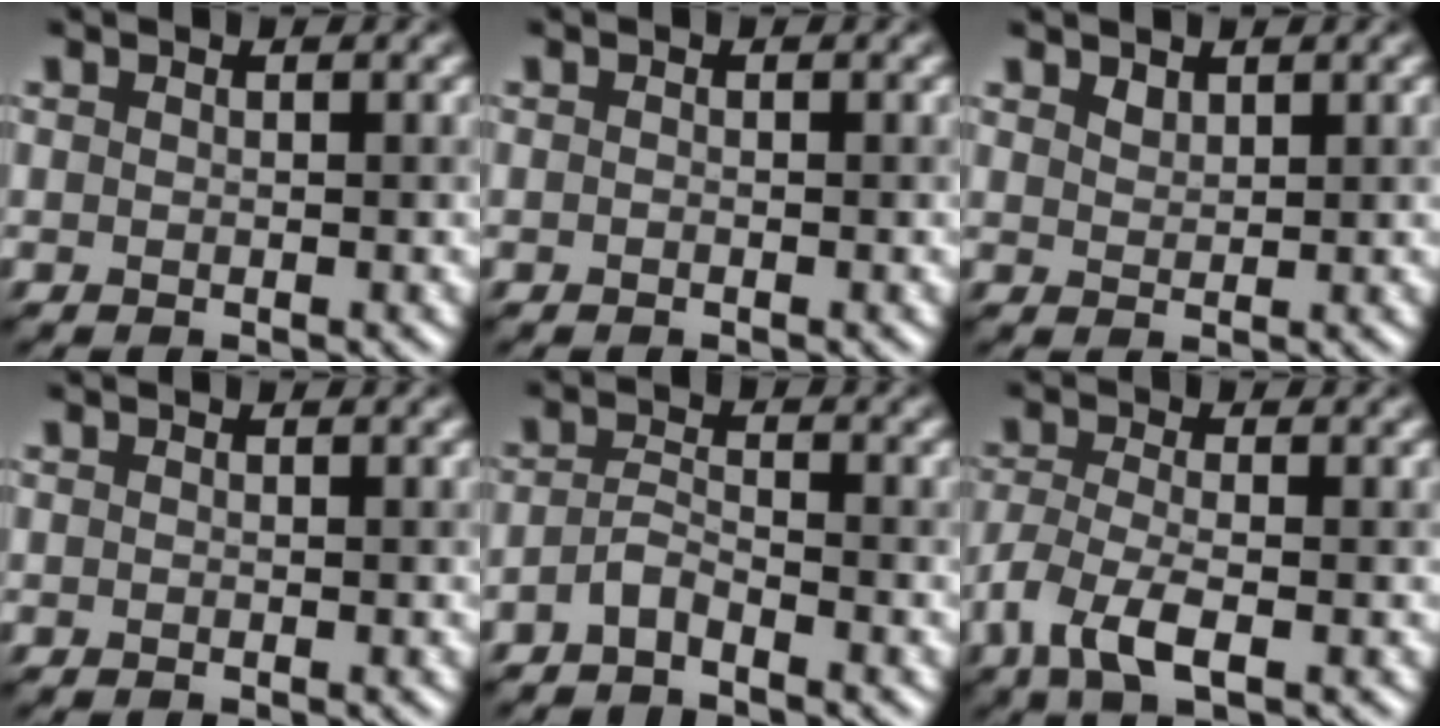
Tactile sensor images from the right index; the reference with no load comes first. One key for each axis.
{"total": 0.0}
{"total": 1.3, "fx": 1.2, "fy": 0.4, "fz": -0.1, "tx": 0.004, "ty": 0.005, "tz": 0.027}
{"total": 0.0}
{"total": 1.5, "fx": -1.1, "fy": 0.4, "fz": 0.9, "tx": -0.018, "ty": 0.009, "tz": -0.030}
{"total": 3.8, "fx": -1.5, "fy": 1.5, "fz": 3.1, "tx": -0.073, "ty": 0.002, "tz": -0.037}